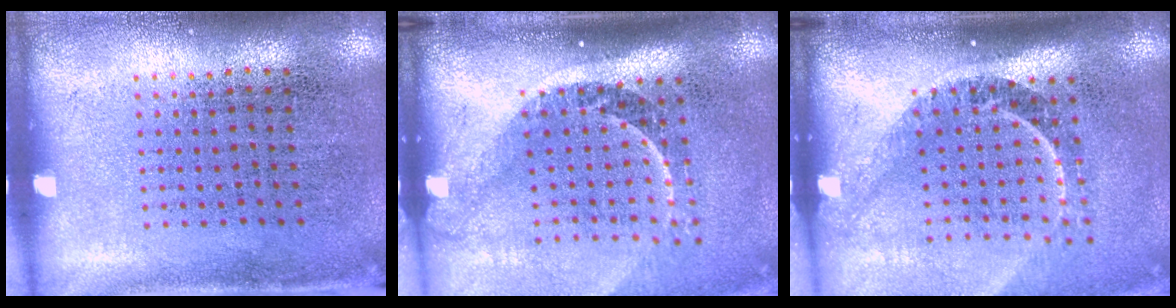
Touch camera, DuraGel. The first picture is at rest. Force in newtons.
{"total": 2.3, "press": 1.6, "slide": 1.7}
{"total": 2.2, "press": 1.6, "slide": 1.6}